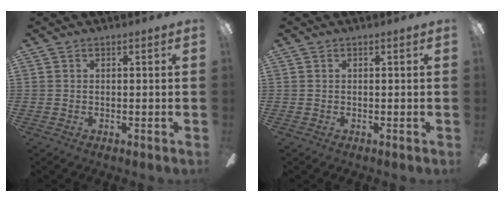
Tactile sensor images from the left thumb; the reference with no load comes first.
{"total": 0.0}